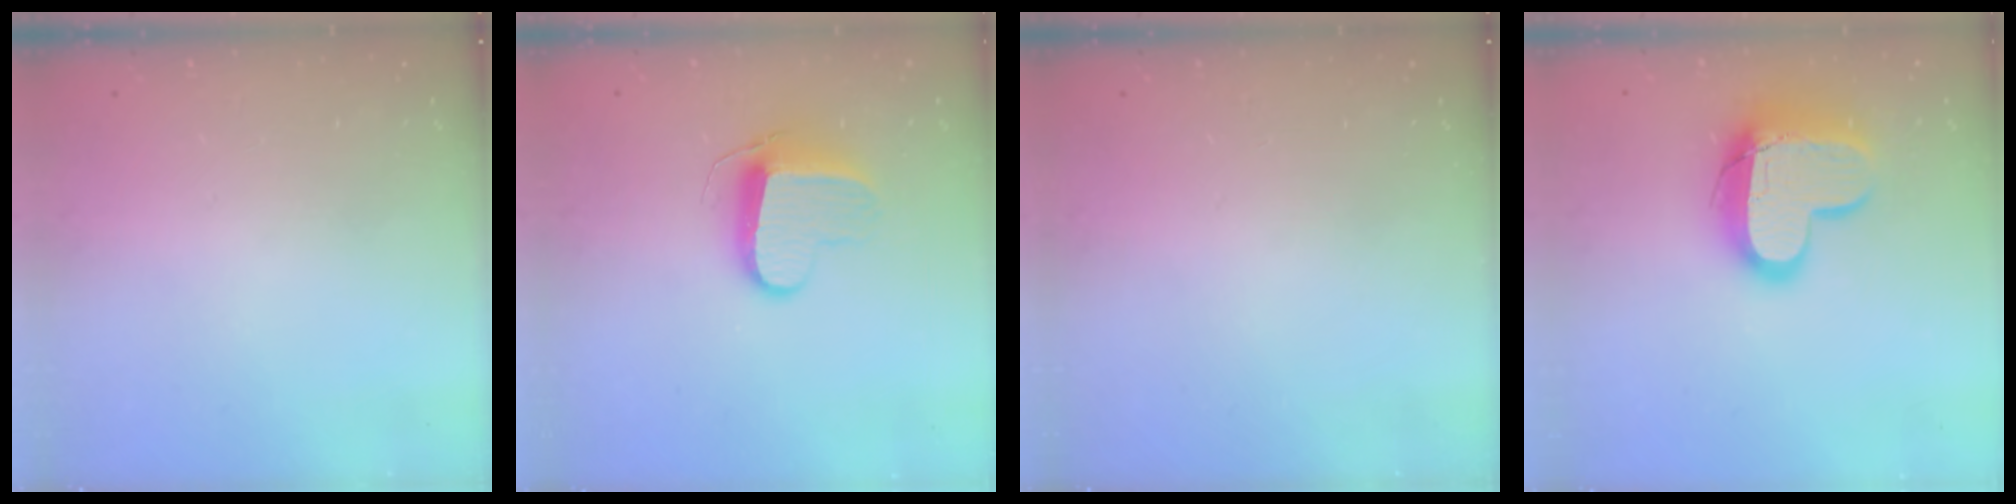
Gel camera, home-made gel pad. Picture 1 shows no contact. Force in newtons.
{"total": 9.4, "press": 9.4, "slide": 0.2}
{"total": 0.0}
{"total": 15.2, "press": 15.2, "slide": 1.3}